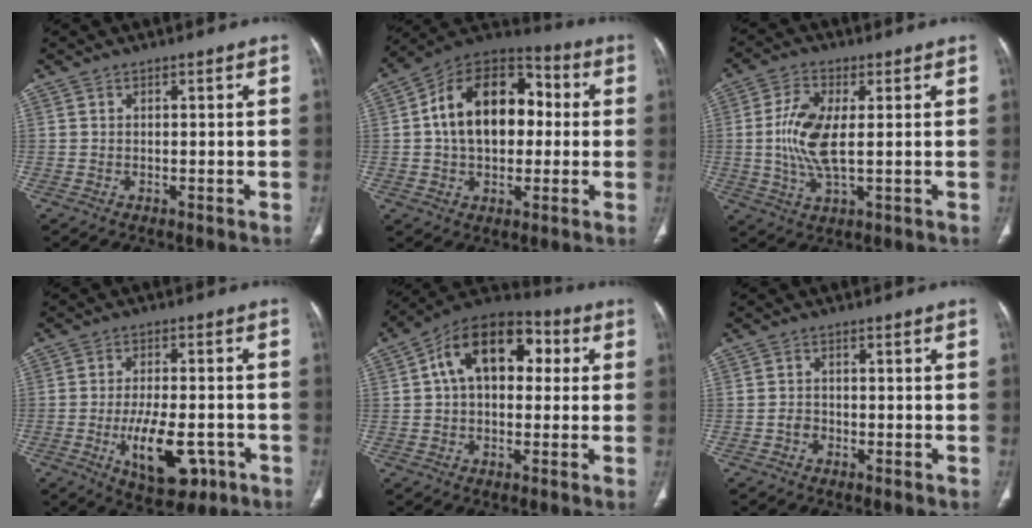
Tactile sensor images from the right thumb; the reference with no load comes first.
{"total": 19.0, "force": [1.7, 12.7, 14.1], "torque": [-0.197, 0.037, 0.021]}
{"total": 9.5, "force": [0.4, 3.9, 8.6], "torque": [-0.191, -0.006, 0.008]}
{"total": 11.9, "force": [-4.3, 5.6, 9.6], "torque": [-0.139, 0.009, -0.058]}
{"total": 16.1, "force": [3.4, 10.2, 11.9], "torque": [-0.155, 0.033, 0.045]}
{"total": 1.6, "force": [-0.8, 1.3, 0.6], "torque": [-0.002, 0.009, -0.018]}